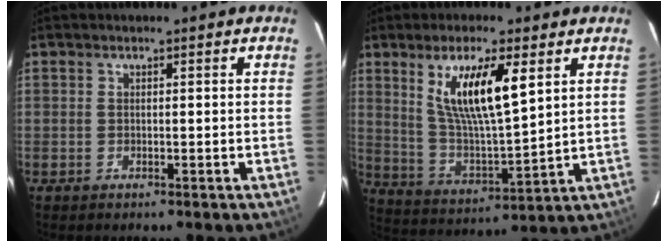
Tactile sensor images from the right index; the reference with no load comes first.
{"total": 13.4, "force": [5.8, 2.9, 11.7], "torque": [-0.212, -0.006, 0.119]}